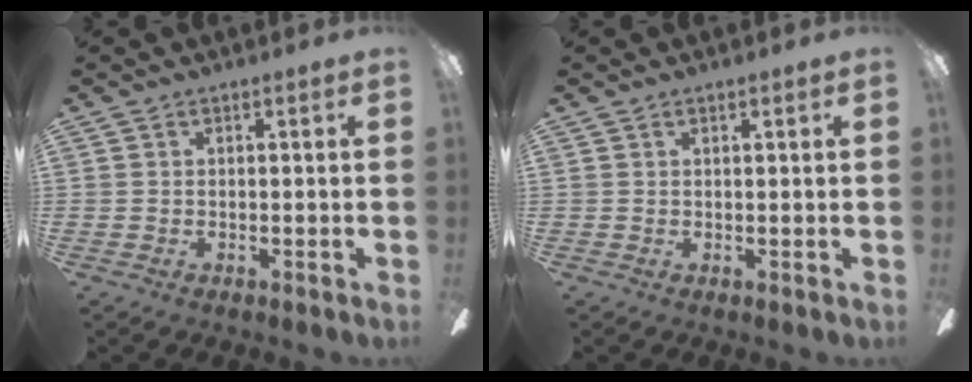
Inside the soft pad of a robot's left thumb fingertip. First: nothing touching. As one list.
[{"total": 1.0, "force": [0.7, 0.4, 0.7], "torque": [-0.007, -0.001, 0.010]}]